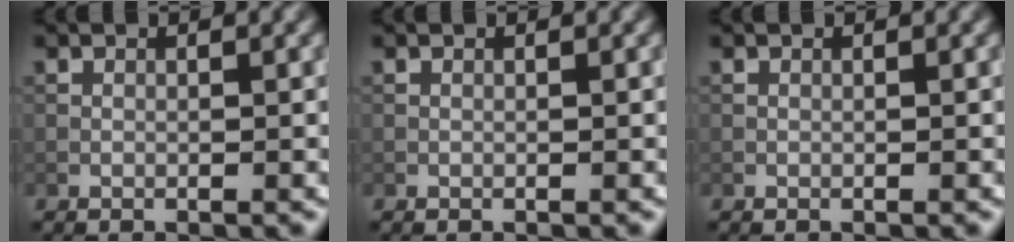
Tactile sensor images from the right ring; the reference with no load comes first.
{"total": 0.0}
{"total": 0.0}